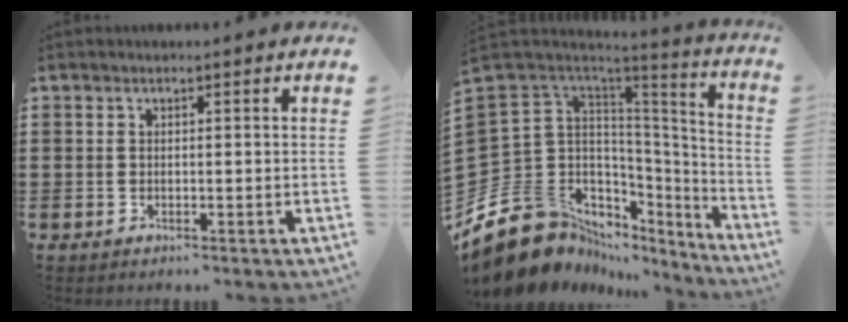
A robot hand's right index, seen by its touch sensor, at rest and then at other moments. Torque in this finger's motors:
{"motor_torque": [0.03, -0.03, -0.03, -0.21]}